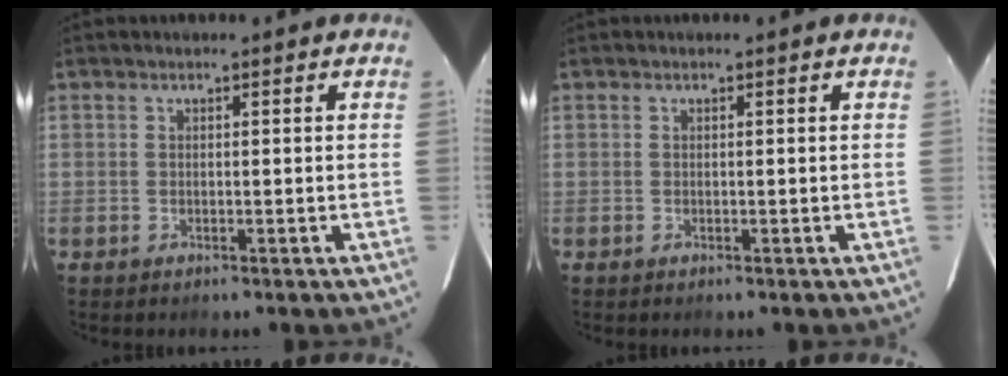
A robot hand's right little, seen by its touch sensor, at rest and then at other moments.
{"total": 0.0}